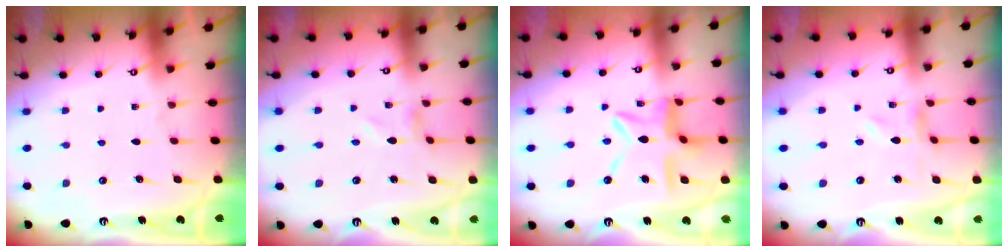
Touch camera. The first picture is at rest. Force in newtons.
{"total": 1.0, "press": 1.0, "slide": 0.0}
{"total": 14.3, "press": 14.2, "slide": 1.4}
{"total": 0.0}